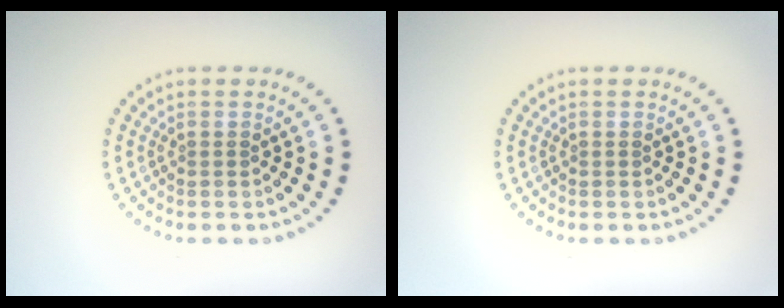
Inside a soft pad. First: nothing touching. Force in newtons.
{"total": 0.0}